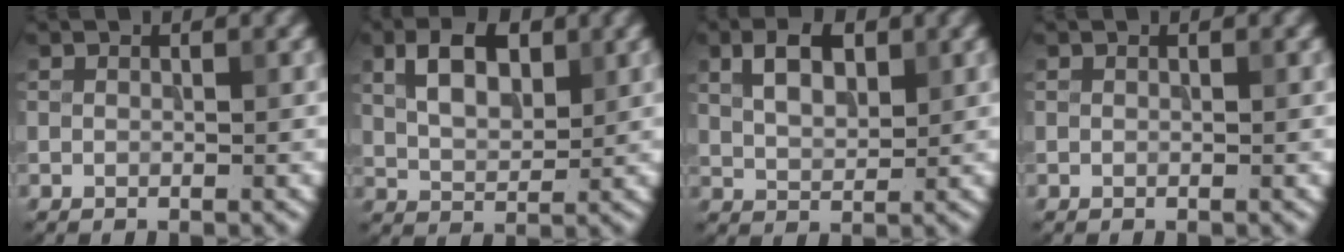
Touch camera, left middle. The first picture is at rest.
{"total": 4.8, "force": [1.8, 2.7, 3.6], "torque": [-0.066, 0.004, 0.031]}
{"total": 3.9, "force": [1.6, 2.2, 2.8], "torque": [-0.055, 0.005, 0.030]}
{"total": 0.0}